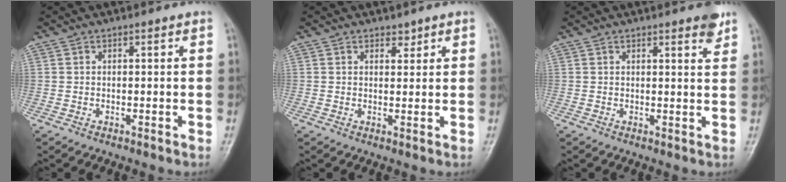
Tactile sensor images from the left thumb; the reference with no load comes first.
{"total": 1.7, "force": [1.3, 1.0, 0.5], "torque": [0.008, -0.008, 0.016]}
{"total": 3.2, "force": [2.3, 0.7, 2.1], "torque": [-0.019, -0.013, 0.027]}